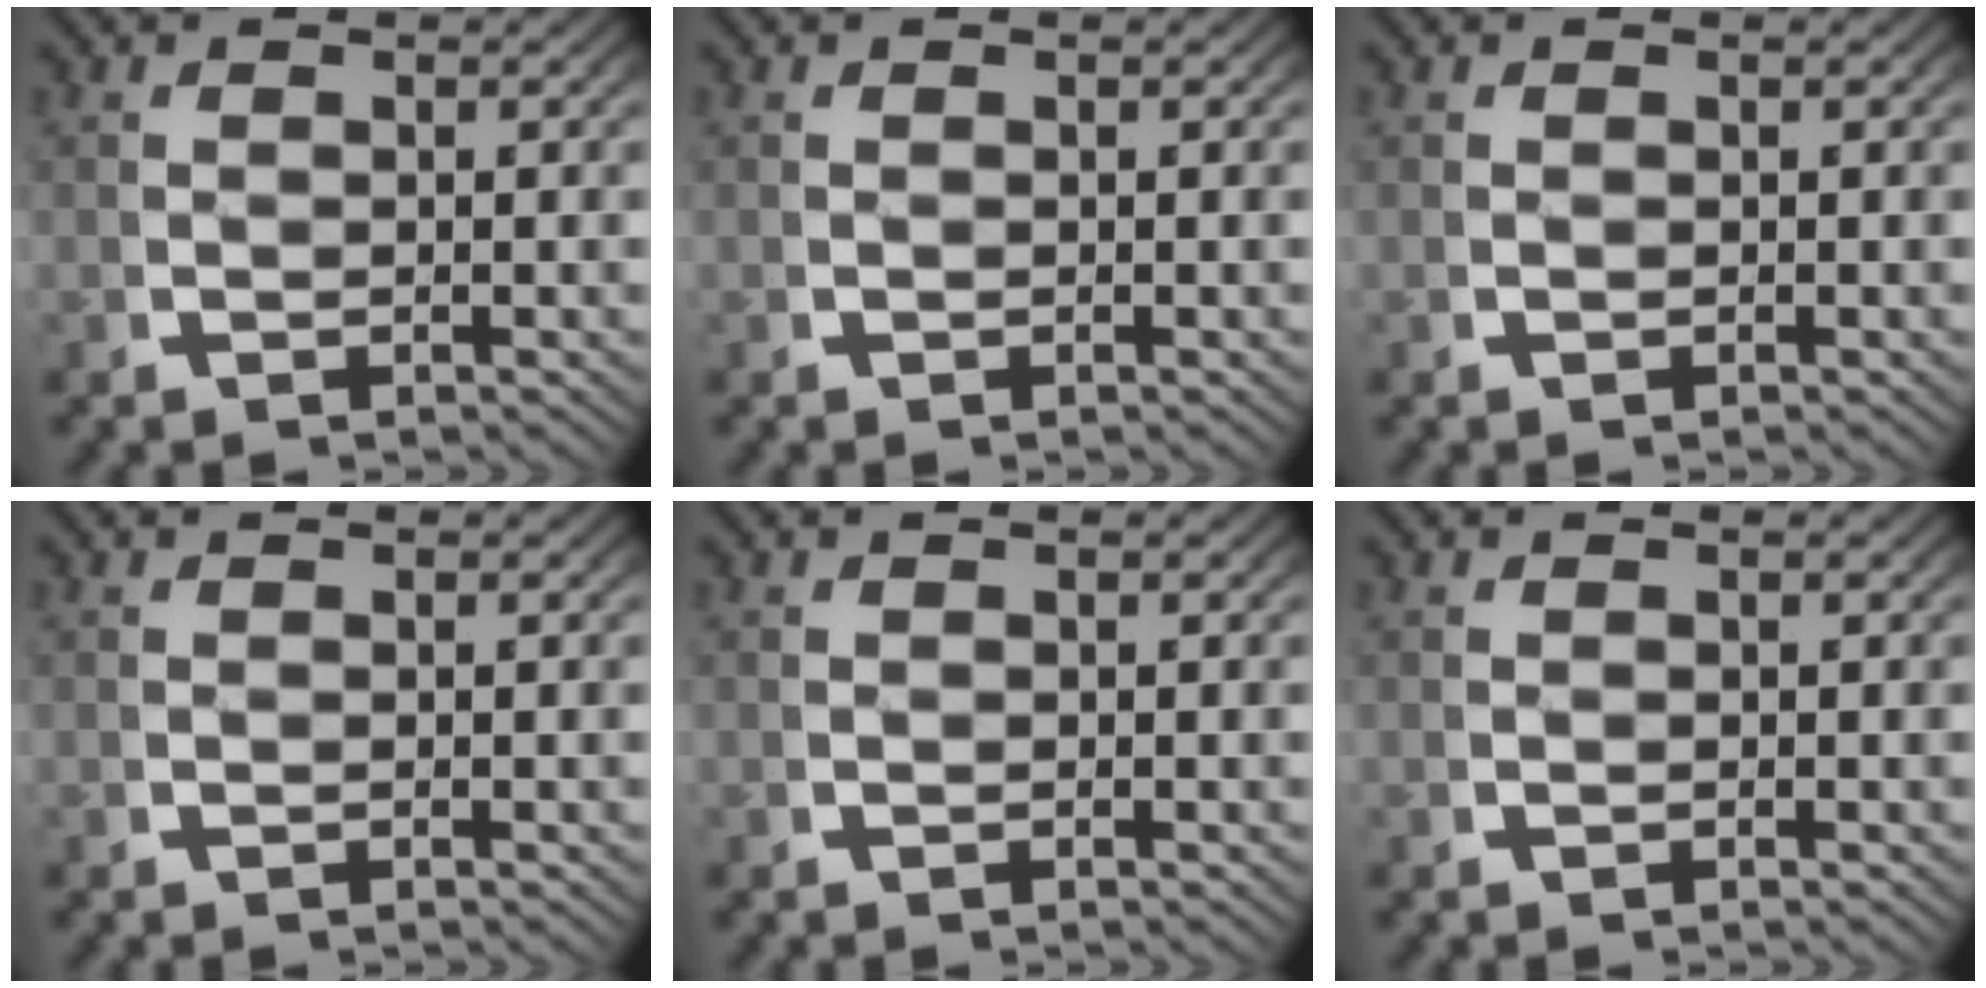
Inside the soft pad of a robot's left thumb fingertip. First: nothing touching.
{"total": 0.0}
{"total": 0.0}
{"total": 0.0}
{"total": 0.0}
{"total": 0.0}